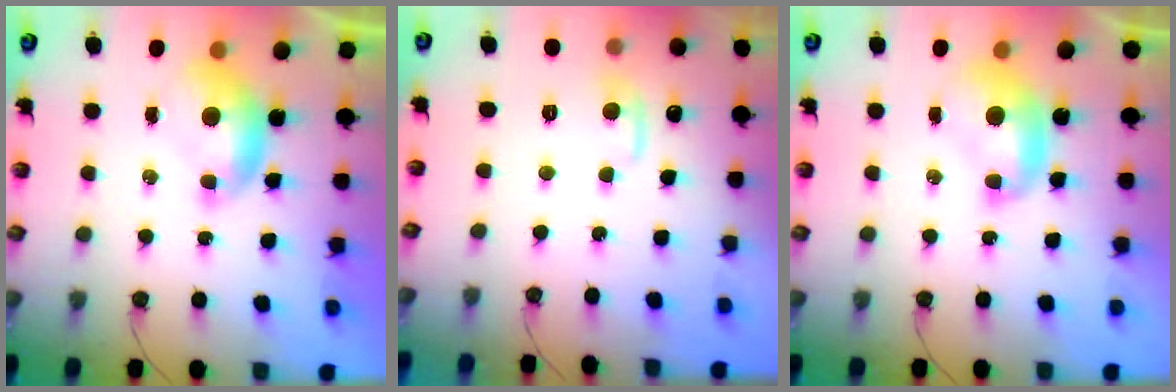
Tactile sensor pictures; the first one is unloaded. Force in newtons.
{"total": 0.8, "press": 0.2, "slide": 0.8}
{"total": 1.9, "press": 1.9, "slide": 0.2}